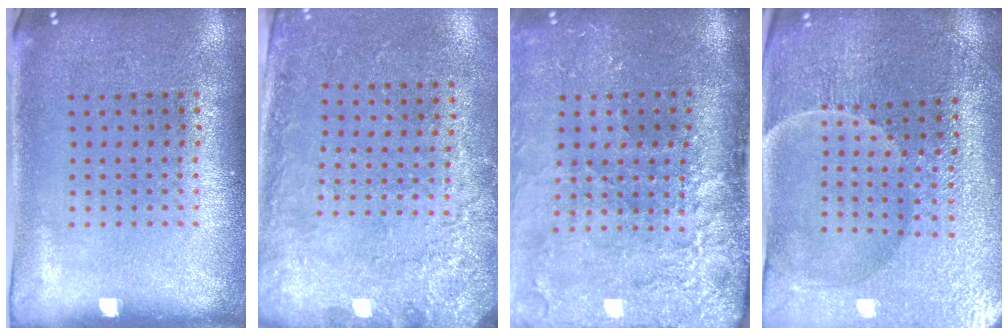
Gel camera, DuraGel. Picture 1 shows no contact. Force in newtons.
{"total": 2.7, "press": 2.1, "slide": 1.6}
{"total": 4.6, "press": 3.6, "slide": 2.8}
{"total": 3.6, "press": 3.6, "slide": 0.4}